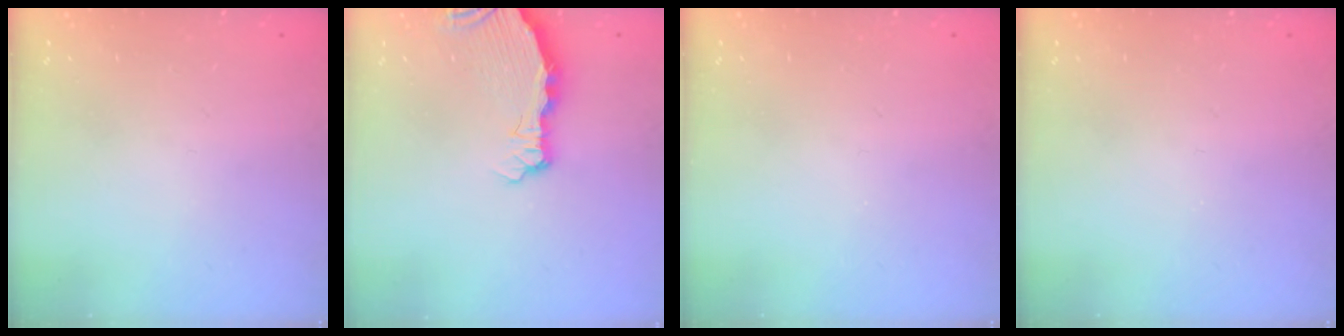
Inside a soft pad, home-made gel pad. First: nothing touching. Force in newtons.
{"total": 5.2, "press": 5.0, "slide": 1.2}
{"total": 0.0}
{"total": 0.0}